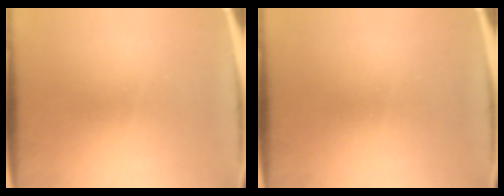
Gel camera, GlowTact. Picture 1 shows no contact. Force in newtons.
{"total": 0.0}